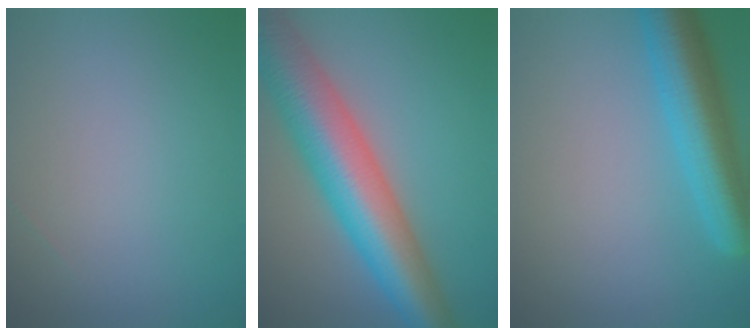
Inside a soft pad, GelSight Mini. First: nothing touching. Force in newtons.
{"total": 11.2, "press": 11.2, "slide": 0.4}
{"total": 7.0, "press": 7.0, "slide": 0.3}